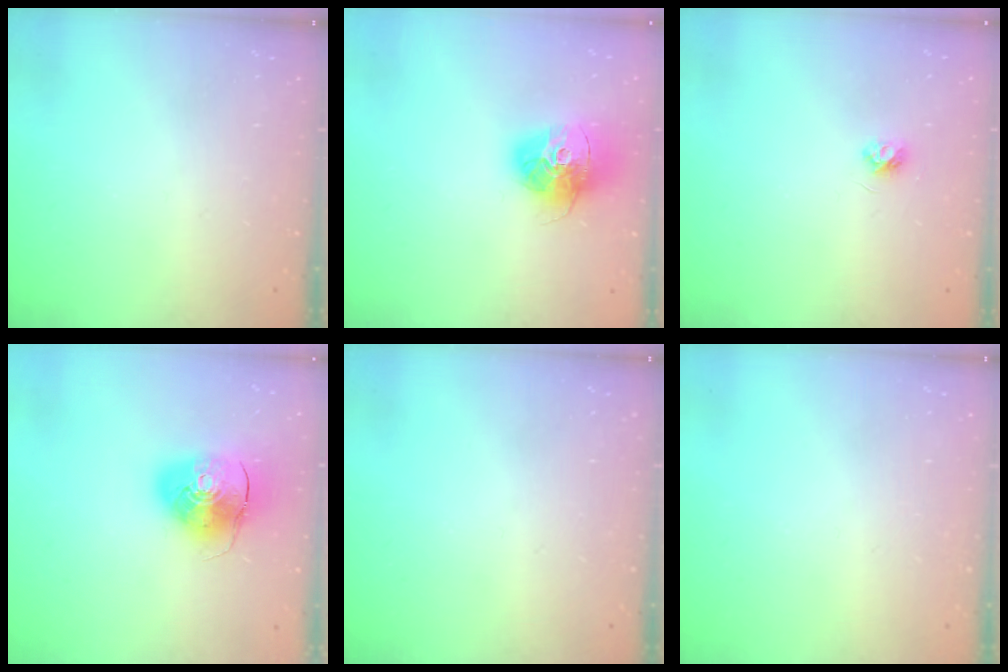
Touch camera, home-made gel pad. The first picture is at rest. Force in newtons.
{"total": 16.1, "press": 16.0, "slide": 1.5}
{"total": 3.7, "press": 3.7, "slide": 0.4}
{"total": 10.8, "press": 10.6, "slide": 1.9}
{"total": 0.0}
{"total": 0.0}